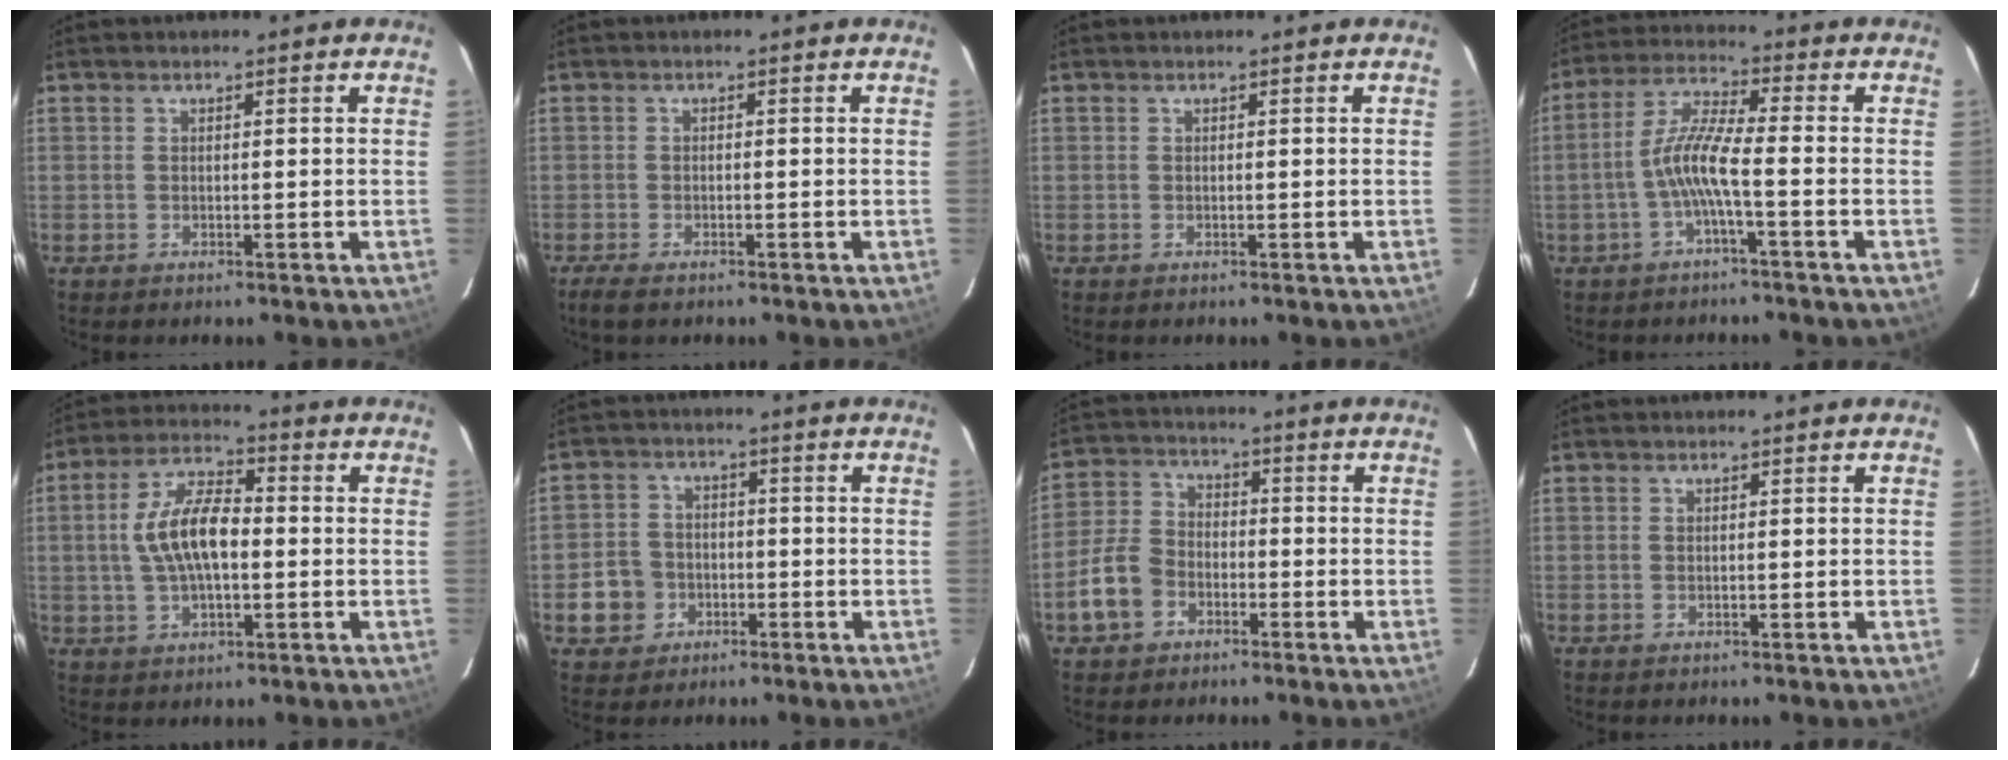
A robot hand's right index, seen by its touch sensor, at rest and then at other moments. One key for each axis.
{"total": 3.3, "fx": -2.5, "fy": 1.0, "fz": 1.9, "tx": -0.047, "ty": -0.011, "tz": -0.047}
{"total": 0.0}
{"total": 6.9, "fx": -2.4, "fy": 0.2, "fz": 6.4, "tx": -0.148, "ty": 0.014, "tz": -0.045}
{"total": 10.7, "fx": -0.3, "fy": 4.9, "fz": 9.5, "tx": -0.187, "ty": 0.015, "tz": -0.004}
{"total": 6.4, "fx": -2.2, "fy": 5.8, "fz": 1.3, "tx": -0.040, "ty": 0.022, "tz": -0.031}
{"total": 8.5, "fx": -4.1, "fy": 6.3, "fz": 3.9, "tx": -0.095, "ty": 0.023, "tz": -0.078}
{"total": 0.0}